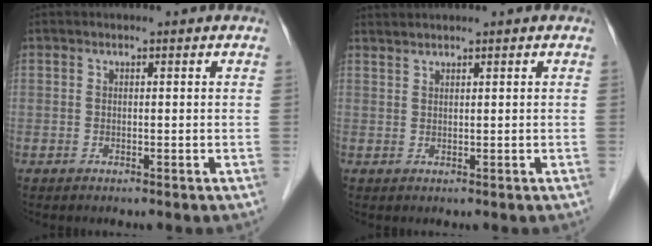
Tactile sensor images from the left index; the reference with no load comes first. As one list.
[{"total": 1.0, "force": [1.0, -0.2, 0.2], "torque": [-0.009, 0.009, 0.029]}]